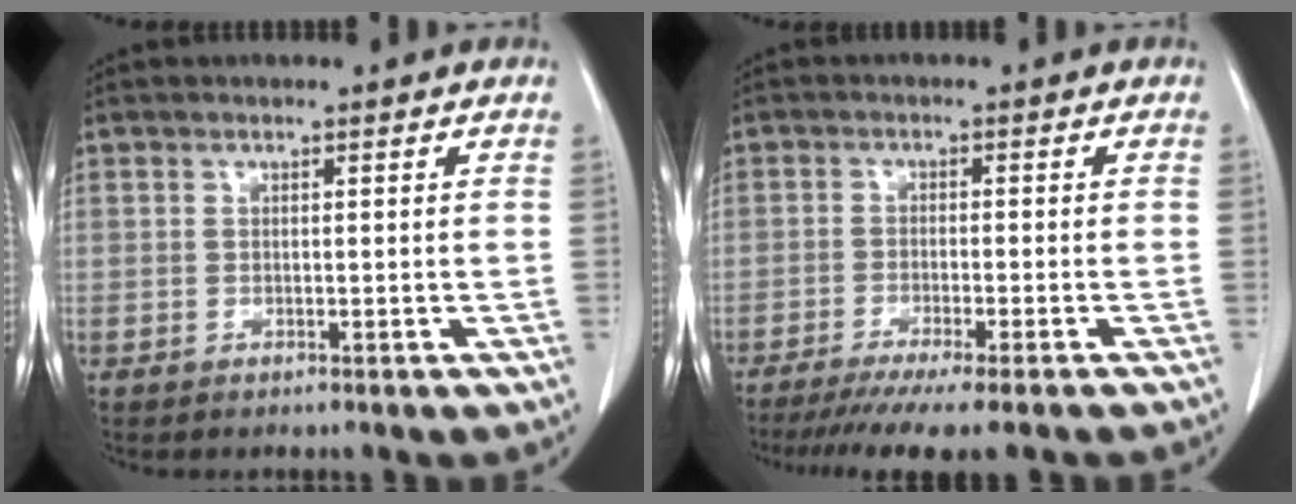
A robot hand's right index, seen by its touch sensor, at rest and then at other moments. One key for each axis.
{"total": 11.3, "fx": -9.3, "fy": 0.2, "fz": 6.3, "tx": -0.076, "ty": -0.026, "tz": -0.140}